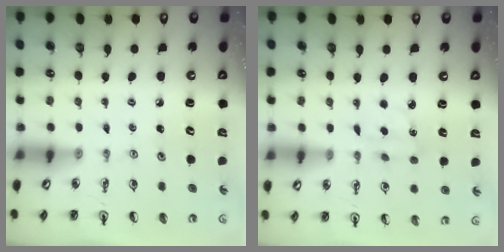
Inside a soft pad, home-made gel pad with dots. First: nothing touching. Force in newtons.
{"total": 3.4, "press": 3.4, "slide": 0.5}